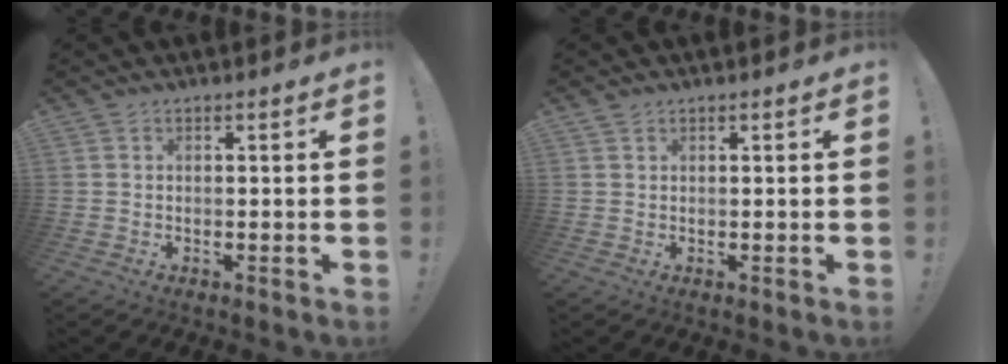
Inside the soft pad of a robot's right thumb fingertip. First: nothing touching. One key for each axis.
{"total": 0.8, "fx": 0.6, "fy": 0.4, "fz": 0.2, "tx": -0.007, "ty": 0.000, "tz": 0.013}